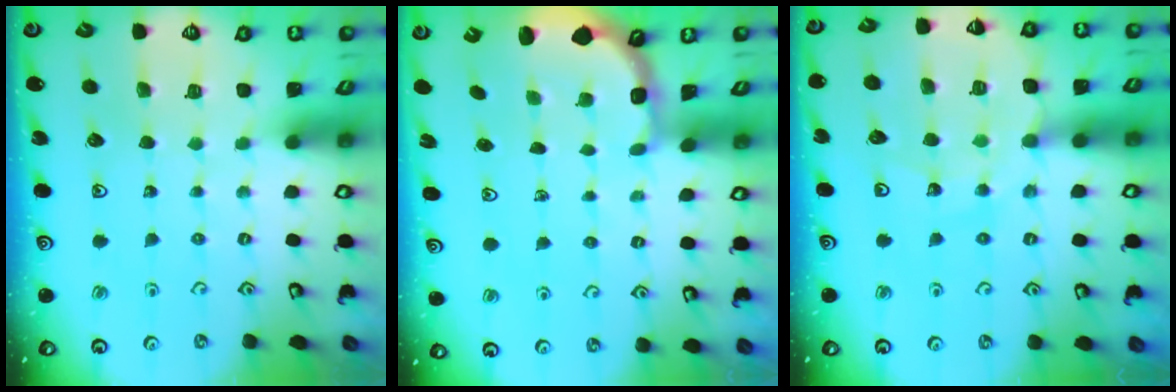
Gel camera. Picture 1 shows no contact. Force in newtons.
{"total": 2.4, "press": 2.0, "slide": 1.3}
{"total": 14.2, "press": 13.8, "slide": 3.4}